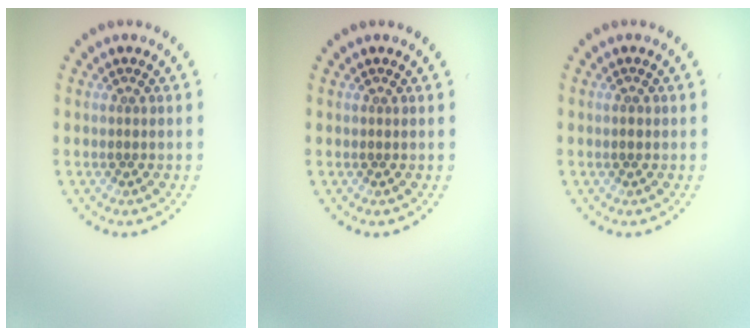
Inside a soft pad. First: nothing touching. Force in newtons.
{"total": 0.0}
{"total": 0.8, "press": 0.8, "slide": 0.1}